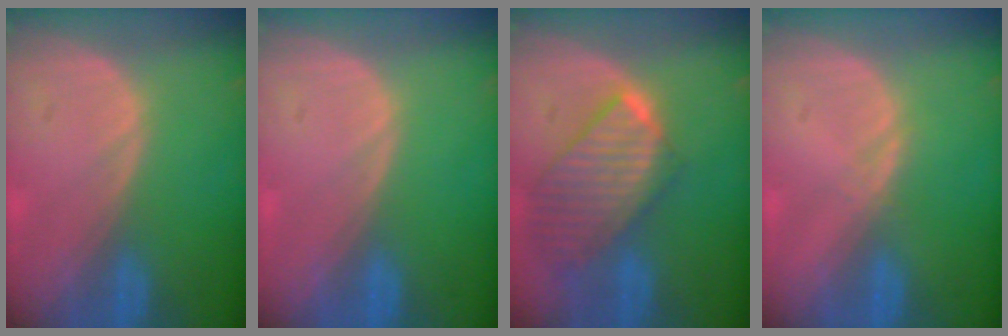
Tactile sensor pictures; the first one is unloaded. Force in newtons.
{"total": 0.0}
{"total": 9.7, "press": 8.4, "slide": 4.9}
{"total": 0.6, "press": 0.6, "slide": 0.1}